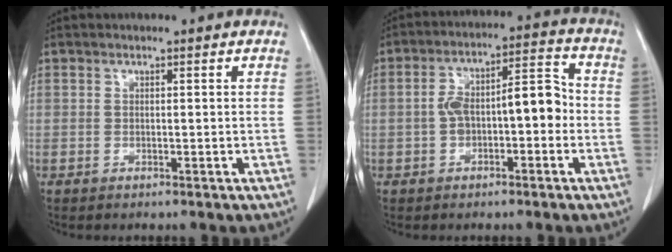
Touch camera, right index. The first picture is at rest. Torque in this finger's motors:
{"motor_torque": [0.30, -0.01, 0.18, 0.05]}